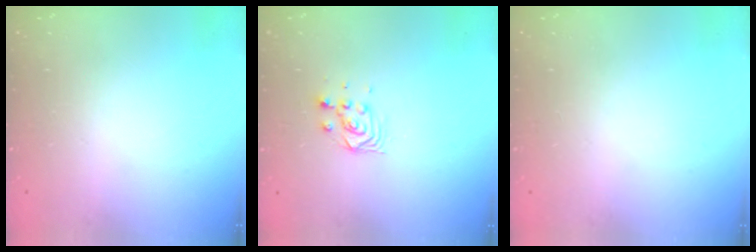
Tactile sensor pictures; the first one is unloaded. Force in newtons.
{"total": 3.5, "press": 3.5, "slide": 0.0}
{"total": 0.0}